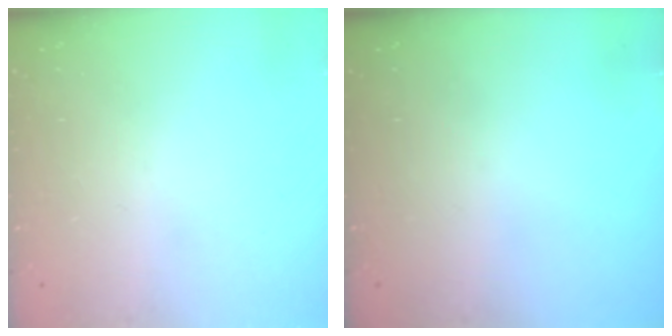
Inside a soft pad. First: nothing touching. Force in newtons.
{"total": 0.0}